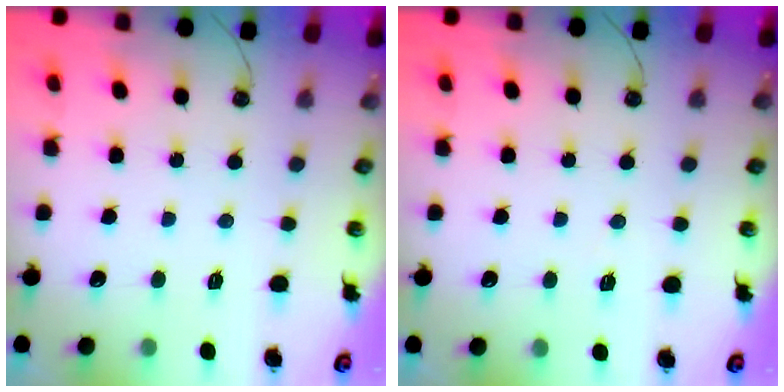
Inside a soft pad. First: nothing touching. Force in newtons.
{"total": 5.5, "press": 3.3, "slide": 4.4}